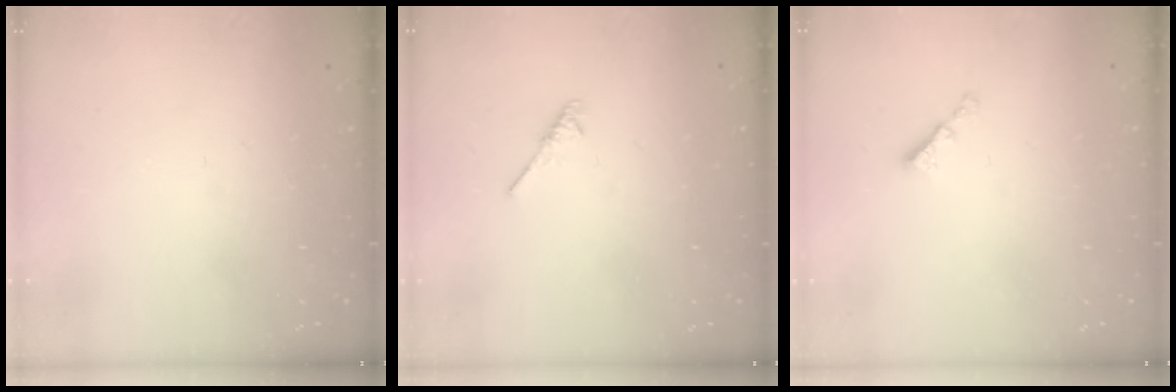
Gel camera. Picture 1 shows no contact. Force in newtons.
{"total": 1.9, "press": 1.9, "slide": 0.4}
{"total": 2.2, "press": 2.2, "slide": 0.5}